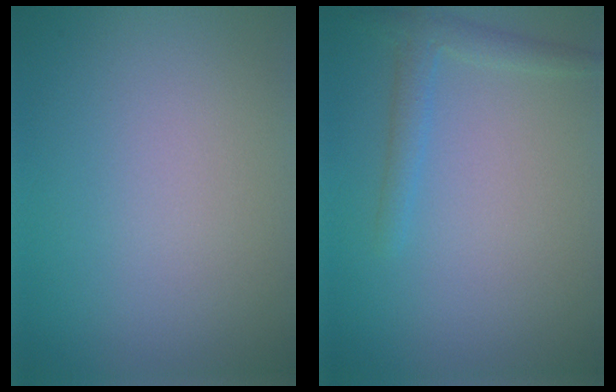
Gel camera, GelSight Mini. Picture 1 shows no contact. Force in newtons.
{"total": 1.9, "press": 1.9, "slide": 0.1}